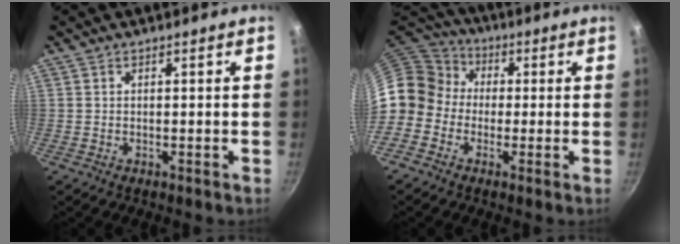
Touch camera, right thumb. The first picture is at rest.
{"total": 12.1, "force": [-0.8, 10.9, 5.2], "torque": [-0.074, 0.042, -0.041]}